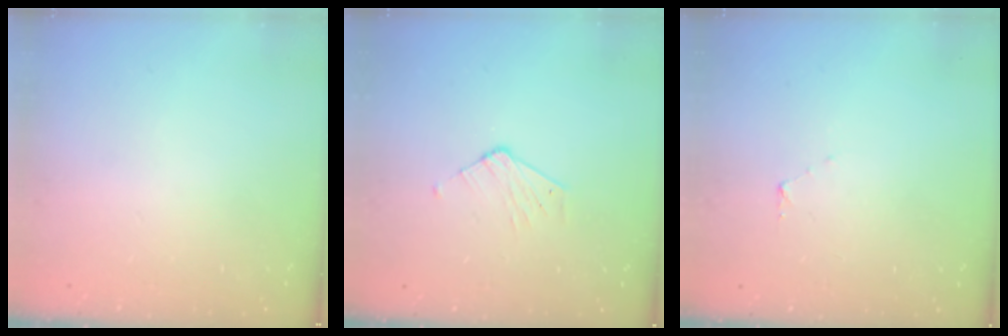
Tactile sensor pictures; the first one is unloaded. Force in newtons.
{"total": 3.7, "press": 3.7, "slide": 0.3}
{"total": 3.5, "press": 3.5, "slide": 0.3}